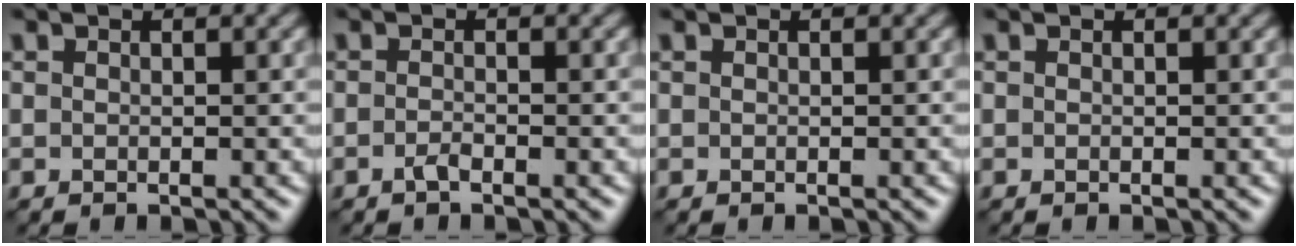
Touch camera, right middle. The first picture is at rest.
{"total": 0.9, "force": [-0.6, 0.2, 0.6], "torque": [-0.014, 0.001, -0.013]}
{"total": 0.0}
{"total": 0.0}